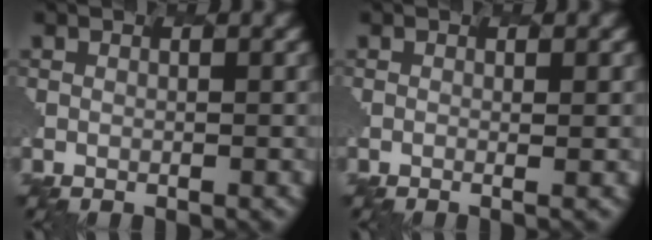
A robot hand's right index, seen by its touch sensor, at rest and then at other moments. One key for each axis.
{"total": 0.7, "fx": 0.0, "fy": 0.1, "fz": 0.7, "tx": 0.001, "ty": 0.005, "tz": -0.007}